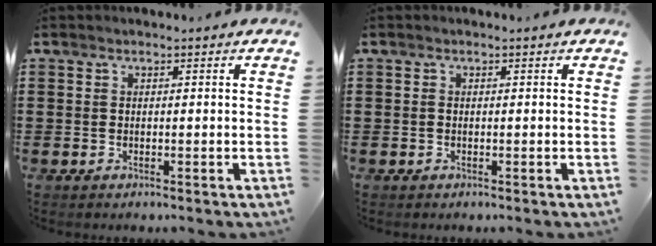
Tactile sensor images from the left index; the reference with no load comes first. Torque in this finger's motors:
{"motor_torque": [0.06, 0.06, 0.02, 0.00]}